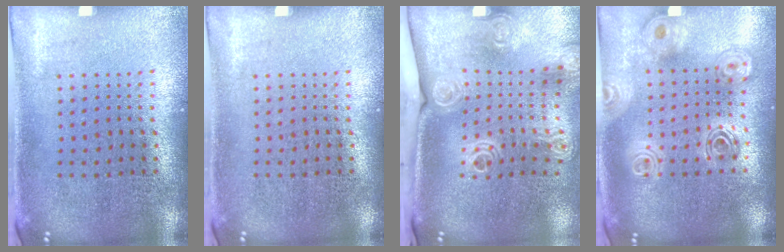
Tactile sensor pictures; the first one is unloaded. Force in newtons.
{"total": 0.0}
{"total": 2.1, "press": 1.5, "slide": 1.4}
{"total": 1.8, "press": 1.6, "slide": 0.9}